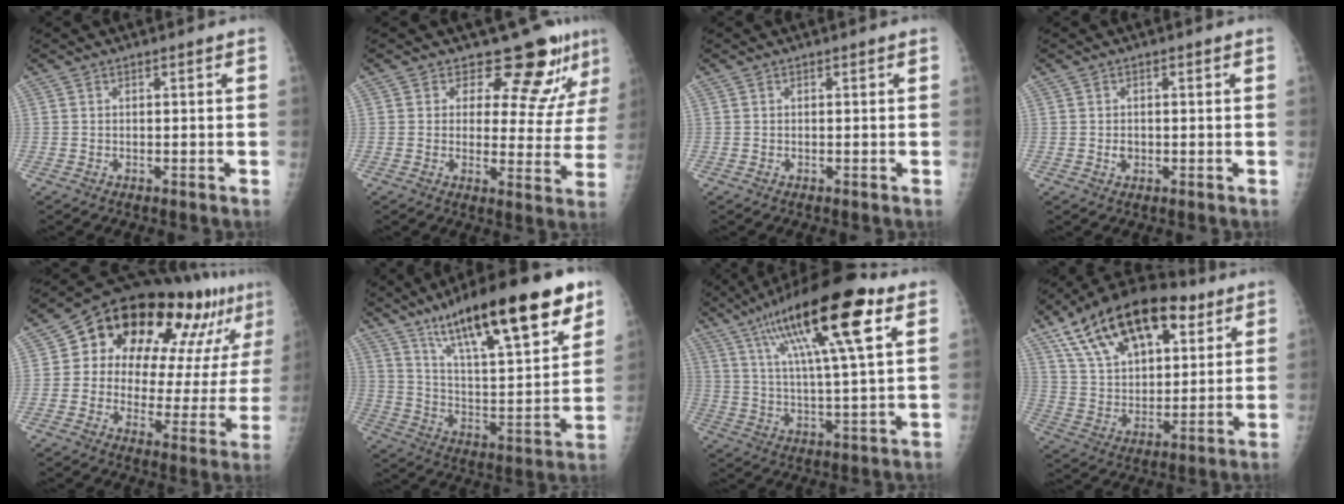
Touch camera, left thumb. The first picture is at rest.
{"total": 10.7, "force": [8.9, 4.4, 4.0], "torque": [-0.015, -0.070, 0.103]}
{"total": 0.0}
{"total": 1.5, "force": [-0.3, 1.3, 0.6], "torque": [-0.004, 0.002, -0.003]}
{"total": 25.3, "force": [12.8, 11.5, 18.5], "torque": [-0.225, 0.006, 0.187]}
{"total": 27.0, "force": [16.5, 6.9, 20.2], "torque": [-0.295, -0.045, 0.271]}
{"total": 21.4, "force": [10.4, 4.3, 18.2], "torque": [-0.304, -0.010, 0.173]}
{"total": 24.7, "force": [12.8, 13.0, 16.5], "torque": [-0.263, -0.010, 0.221]}